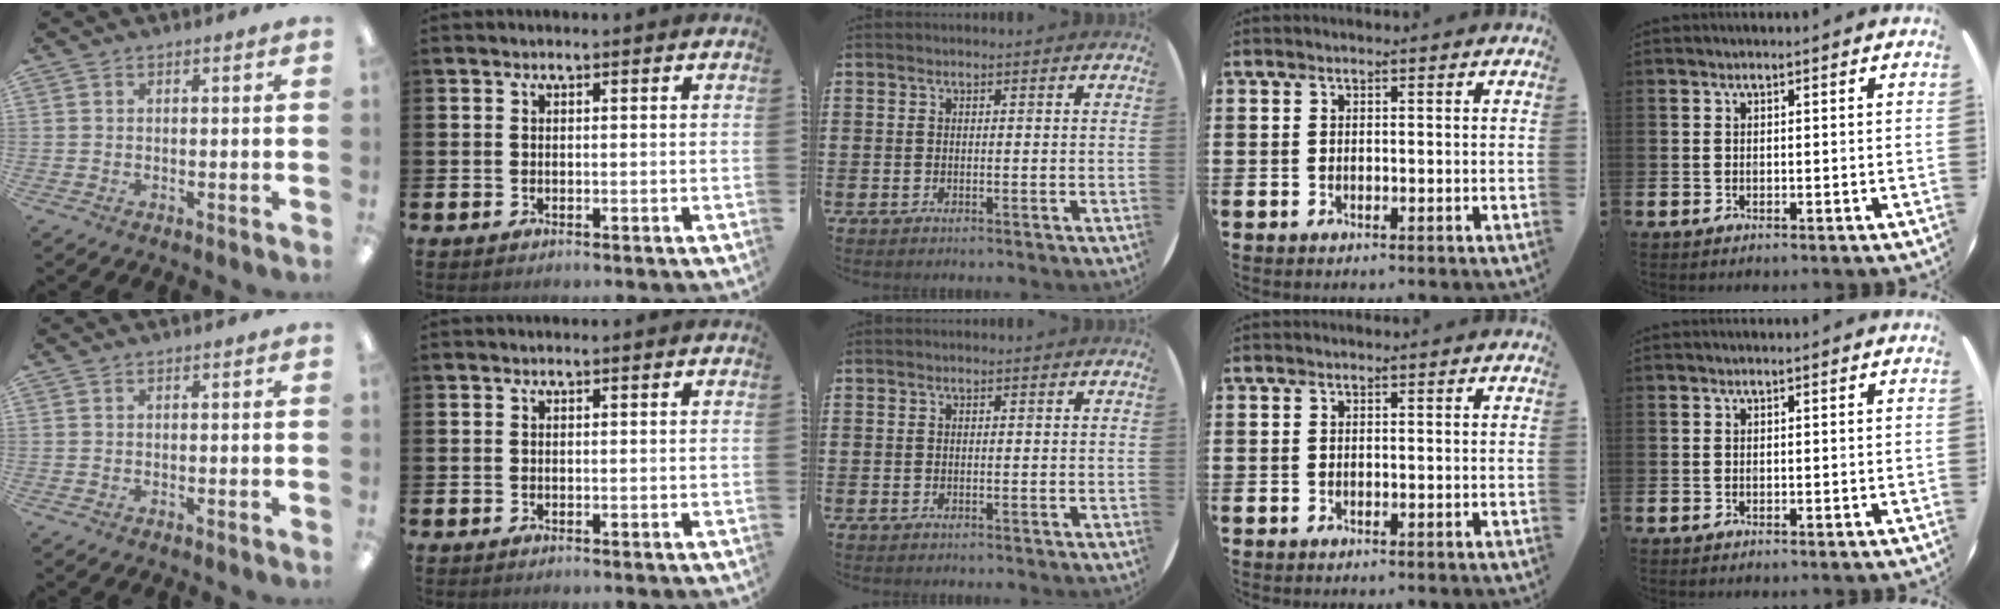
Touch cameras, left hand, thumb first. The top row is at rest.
{}